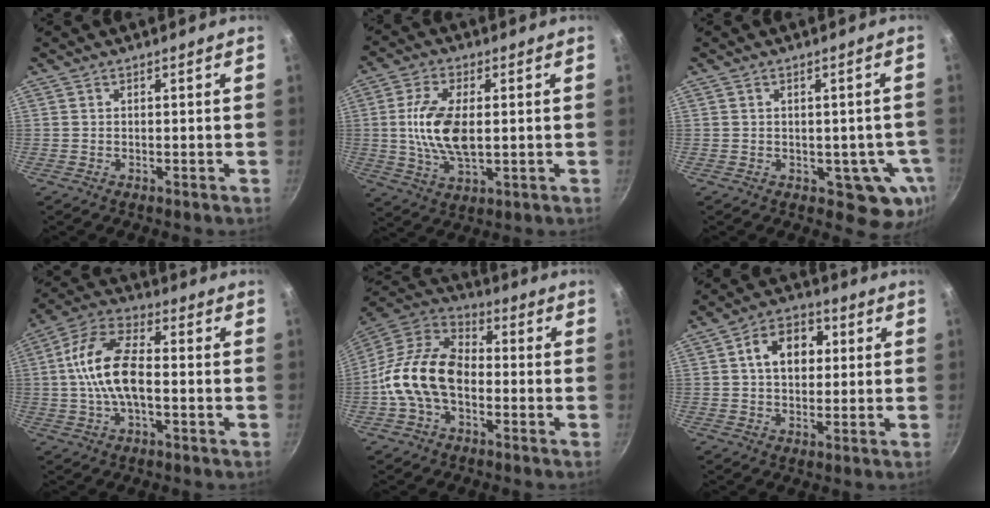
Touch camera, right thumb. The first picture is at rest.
{"total": 11.4, "force": [0.6, 5.6, 9.8], "torque": [-0.192, -0.002, 0.012]}
{"total": 7.3, "force": [-1.5, 4.9, 5.2], "torque": [-0.026, 0.009, -0.012]}
{"total": 13.5, "force": [-0.6, 6.7, 11.7], "torque": [-0.213, 0.036, -0.026]}
{"total": 15.5, "force": [-2.7, 10.1, 11.4], "torque": [-0.178, 0.039, -0.069]}
{"total": 9.9, "force": [1.9, 7.0, 6.8], "torque": [-0.074, 0.012, 0.020]}